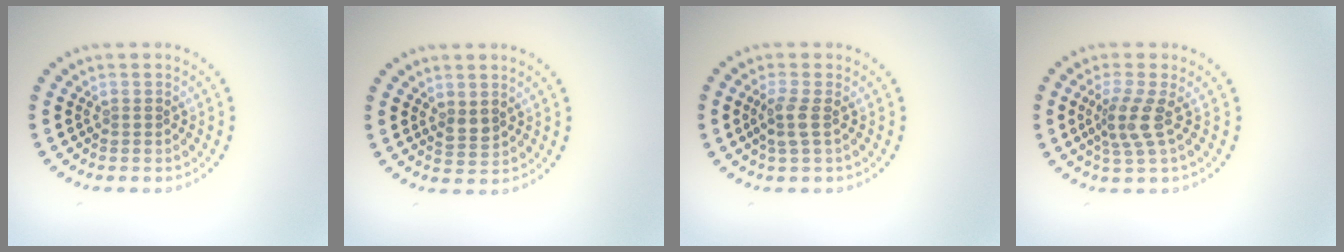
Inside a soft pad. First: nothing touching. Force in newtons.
{"total": 1.4, "press": 1.3, "slide": 0.6}
{"total": 1.8, "press": 1.6, "slide": 0.9}
{"total": 2.8, "press": 2.2, "slide": 1.8}